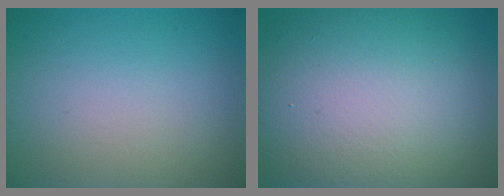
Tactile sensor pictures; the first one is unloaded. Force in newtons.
{"total": 15.4, "press": 15.3, "slide": 1.0}